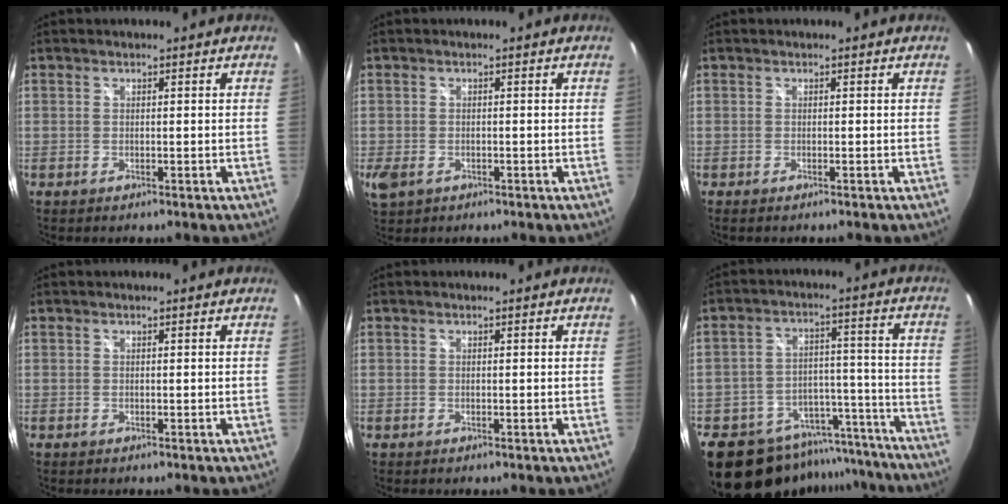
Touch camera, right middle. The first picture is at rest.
{"total": 4.6, "force": [-1.9, 3.2, 2.8], "torque": [-0.060, -0.013, -0.031]}
{"total": 0.0}
{"total": 0.0}
{"total": 0.0}
{"total": 20.6, "force": [-17.5, 9.3, 5.6], "torque": [-0.113, 0.048, -0.233]}